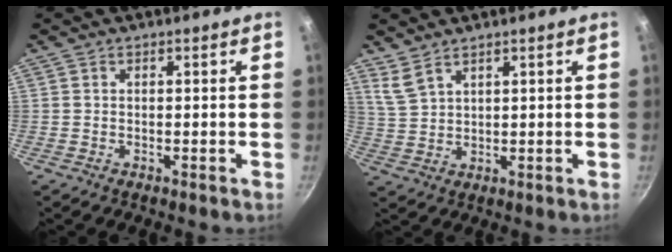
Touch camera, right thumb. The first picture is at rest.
{"total": 4.0, "force": [3.2, 1.5, 1.9], "torque": [-0.038, -0.014, 0.075]}